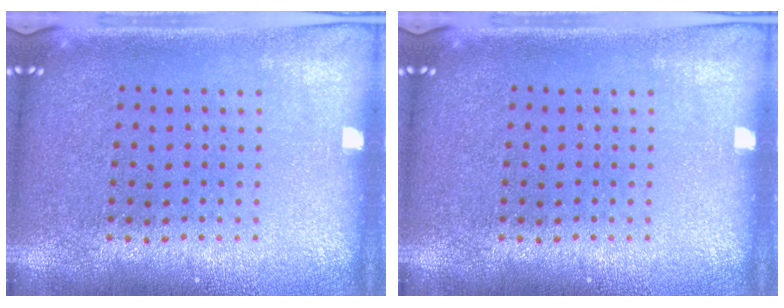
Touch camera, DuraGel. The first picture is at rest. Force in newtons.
{"total": 0.0}